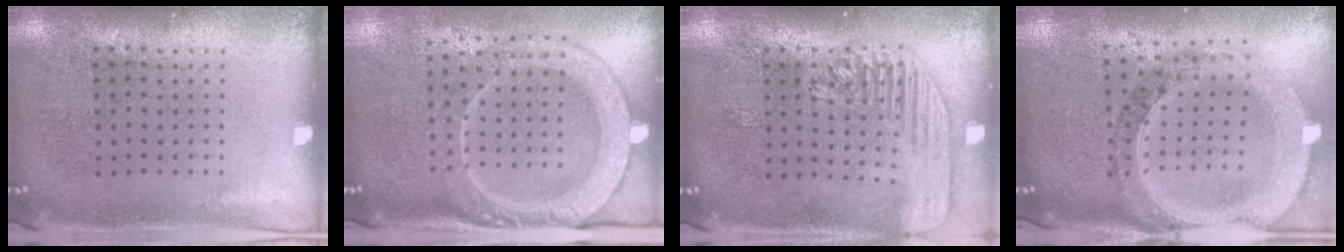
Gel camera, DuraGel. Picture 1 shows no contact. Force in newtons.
{"total": 2.4, "press": 2.1, "slide": 1.2}
{"total": 1.7, "press": 1.5, "slide": 0.7}
{"total": 1.8, "press": 1.7, "slide": 0.5}